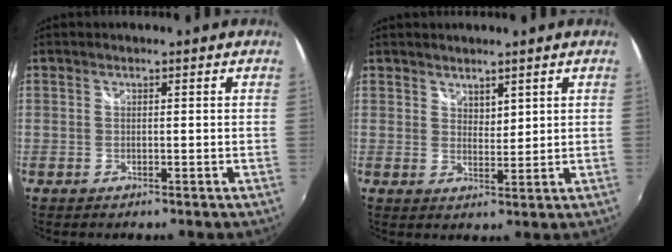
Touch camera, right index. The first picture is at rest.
{"total": 2.6, "force": [2.2, 1.2, 0.8], "torque": [-0.009, -0.001, 0.039]}